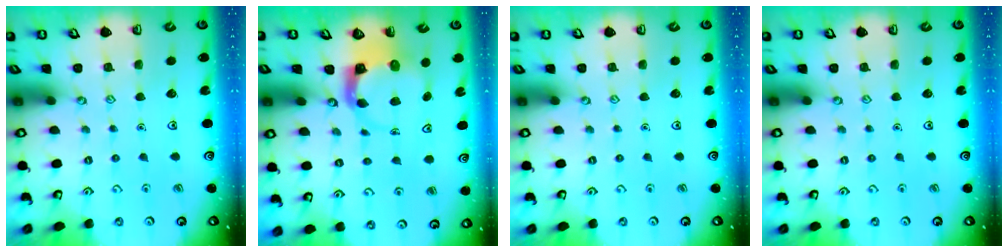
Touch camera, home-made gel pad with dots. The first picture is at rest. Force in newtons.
{"total": 3.9, "press": 3.9, "slide": 0.6}
{"total": 0.0}
{"total": 0.0}